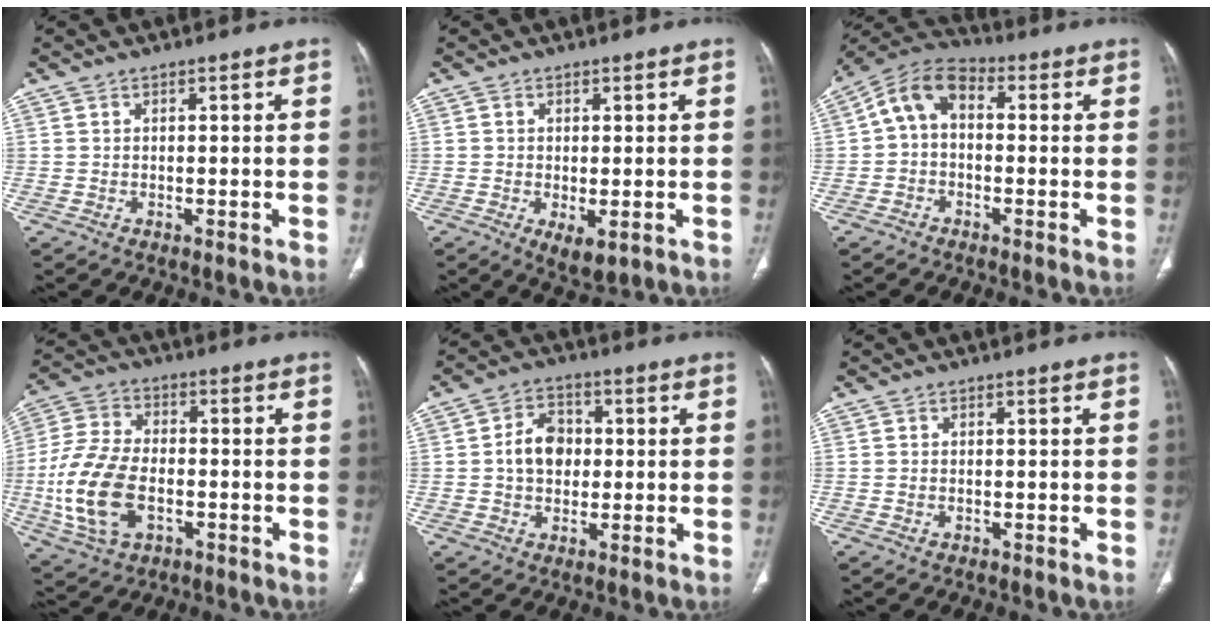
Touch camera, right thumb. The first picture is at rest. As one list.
[{"total": 4.3, "force": [-1.3, 2.0, 3.6], "torque": [-0.059, -0.013, -0.011]}, {"total": 8.5, "force": [0.4, 5.8, 6.2], "torque": [-0.101, 0.033, -0.010]}, {"total": 15.9, "force": [-3.5, 9.8, 12.0], "torque": [-0.249, 0.012, -0.062]}, {"total": 7.8, "force": [0.2, 6.1, 4.9], "torque": [-0.057, 0.013, 0.000]}, {"total": 0.7, "force": [-0.2, 0.5, 0.4], "torque": [-0.013, 0.004, -0.001]}]